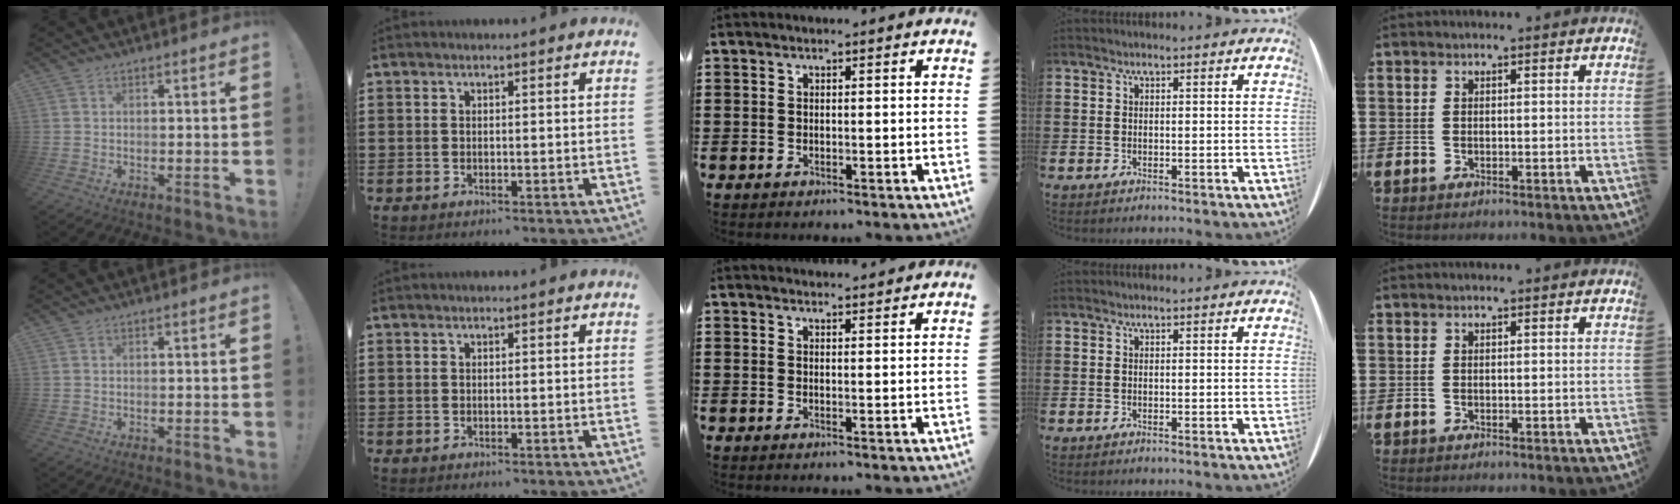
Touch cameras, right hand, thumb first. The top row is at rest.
{"middle": {"total": 1.5, "force": [1.5, -0.1, -0.1], "torque": [-0.001, 0.001, 0.030]}}